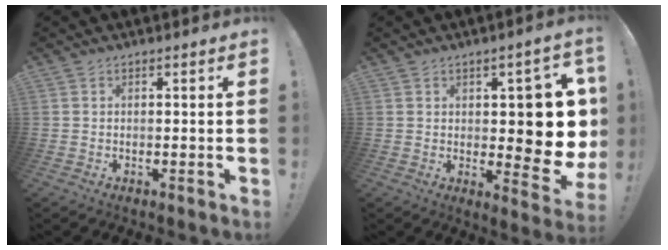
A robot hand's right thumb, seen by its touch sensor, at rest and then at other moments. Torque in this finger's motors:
{"motor_torque": [2.26, 2.24, 0.95, -0.63, 0.01]}